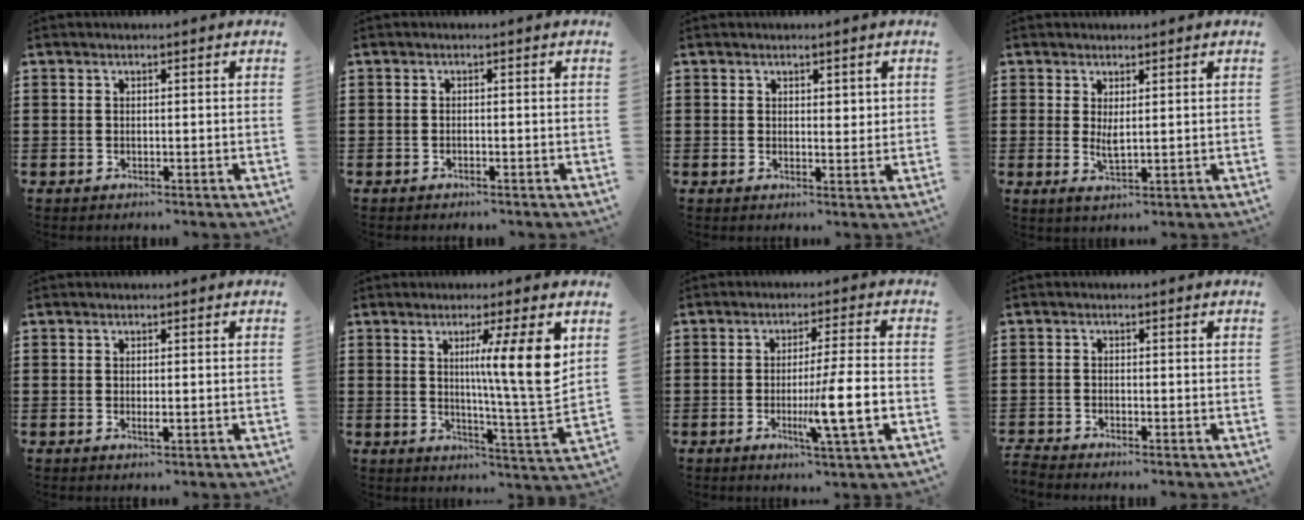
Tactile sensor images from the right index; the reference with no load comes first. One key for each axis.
{"total": 0.6, "fx": -0.6, "fy": 0.1, "fz": 0.1, "tx": -0.004, "ty": -0.002, "tz": -0.011}
{"total": 1.5, "fx": 1.0, "fy": 0.9, "fz": 0.8, "tx": 0.000, "ty": 0.000, "tz": 0.014}
{"total": 2.4, "fx": 0.7, "fy": 0.5, "fz": 2.3, "tx": -0.037, "ty": -0.008, "tz": 0.011}
{"total": 1.1, "fx": -0.2, "fy": 0.2, "fz": 1.0, "tx": -0.019, "ty": -0.004, "tz": -0.002}
{"total": 11.2, "fx": 3.7, "fy": 0.2, "fz": 10.5, "tx": -0.163, "ty": -0.016, "tz": 0.047}
{"total": 8.4, "fx": -2.3, "fy": -0.2, "fz": 8.1, "tx": -0.139, "ty": -0.015, "tz": -0.042}
{"total": 1.6, "fx": -1.6, "fy": -0.1, "fz": -0.1, "tx": 0.000, "ty": 0.001, "tz": -0.033}